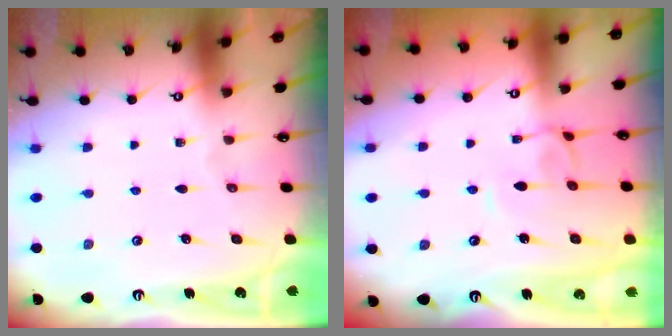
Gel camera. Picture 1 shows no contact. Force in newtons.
{"total": 2.9, "press": 2.9, "slide": 0.3}